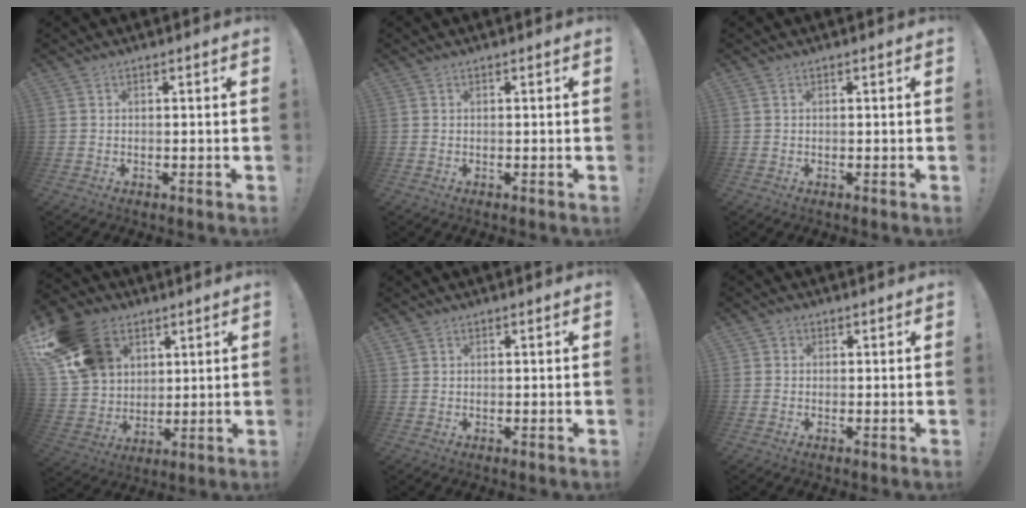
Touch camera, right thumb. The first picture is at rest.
{"total": 0.0}
{"total": 0.0}
{"total": 20.4, "force": [9.5, 15.1, 10.0], "torque": [-0.184, -0.032, 0.194]}
{"total": 1.4, "force": [1.0, 0.8, 0.5], "torque": [-0.004, -0.003, 0.018]}
{"total": 1.6, "force": [0.4, 1.6, 0.3], "torque": [0.001, -0.001, 0.004]}